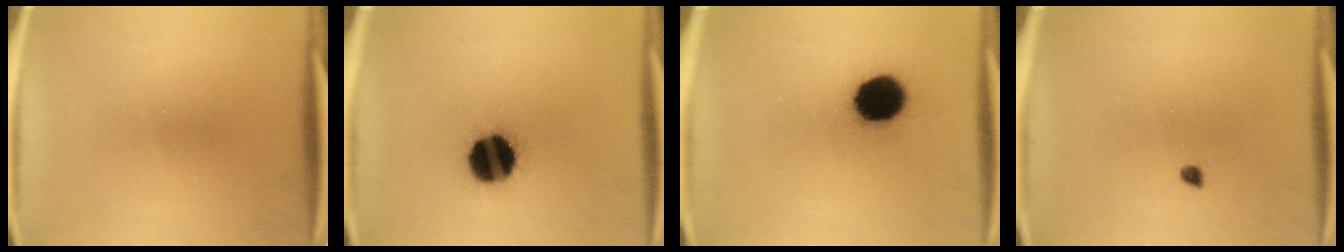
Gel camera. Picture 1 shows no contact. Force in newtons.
{"total": 15.3}
{"total": 13.6}
{"total": 1.0}